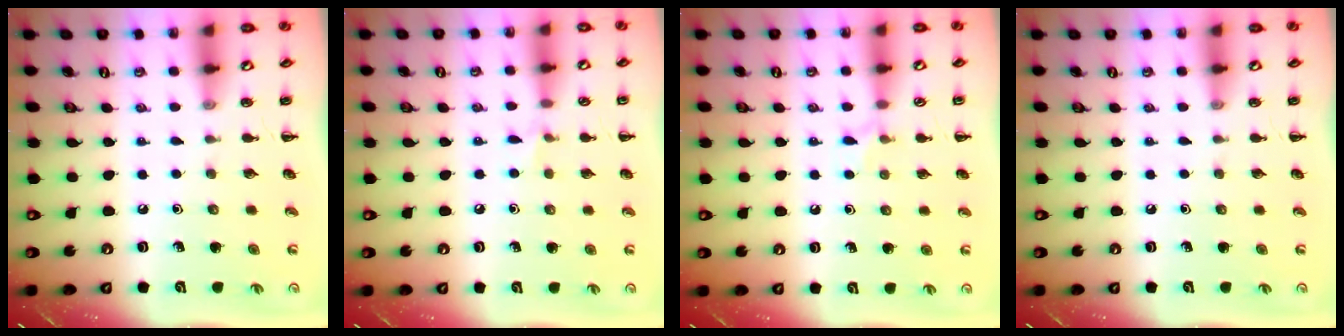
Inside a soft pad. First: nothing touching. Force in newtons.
{"total": 3.9, "press": 3.7, "slide": 1.2}
{"total": 5.5, "press": 5.1, "slide": 2.1}
{"total": 0.0}